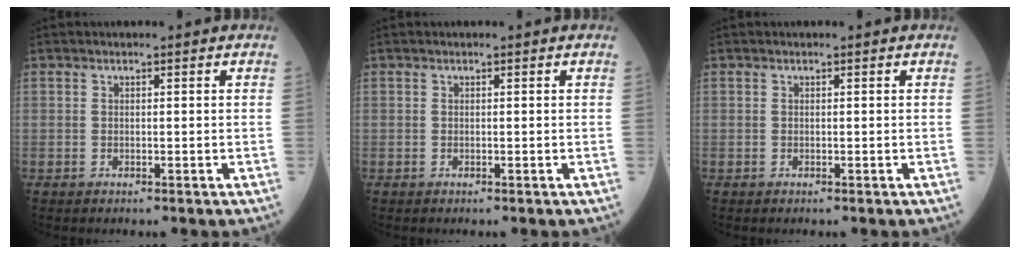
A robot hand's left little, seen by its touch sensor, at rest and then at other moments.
{"total": 0.0}
{"total": 0.0}